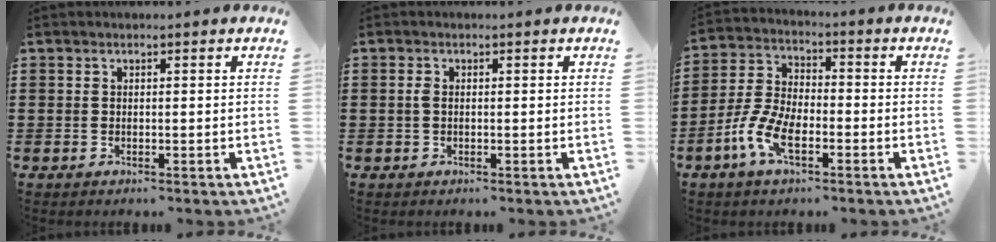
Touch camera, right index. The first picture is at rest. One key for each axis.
{"total": 1.1, "fx": -0.1, "fy": 0.5, "fz": 1.0, "tx": -0.028, "ty": -0.002, "tz": -0.005}
{"total": 7.3, "fx": -3.6, "fy": 3.1, "fz": 5.5, "tx": -0.149, "ty": -0.009, "tz": -0.076}